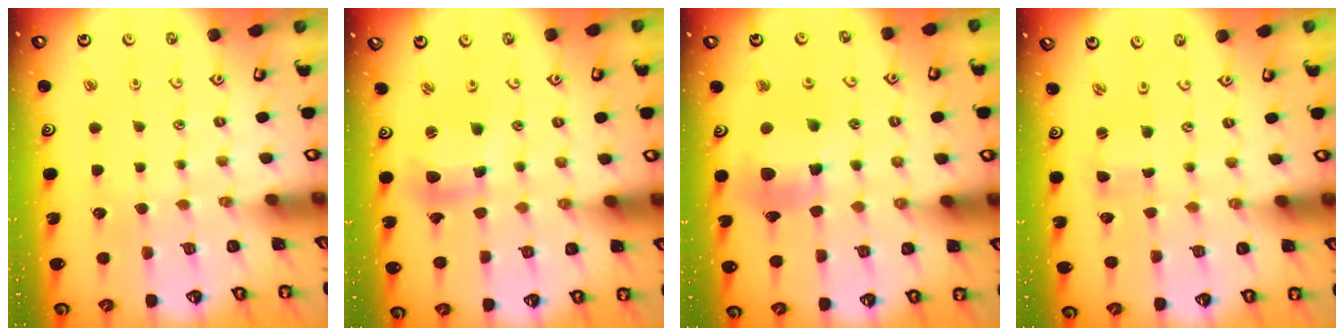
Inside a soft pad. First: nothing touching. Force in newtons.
{"total": 10.7, "press": 10.6, "slide": 1.4}
{"total": 11.0, "press": 10.9, "slide": 1.5}
{"total": 0.0}